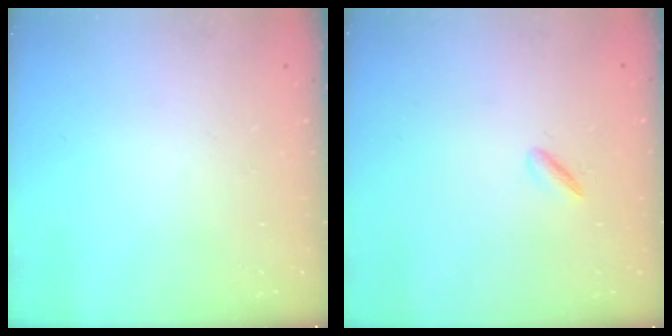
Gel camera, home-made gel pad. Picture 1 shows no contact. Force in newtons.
{"total": 2.1, "press": 1.9, "slide": 0.8}